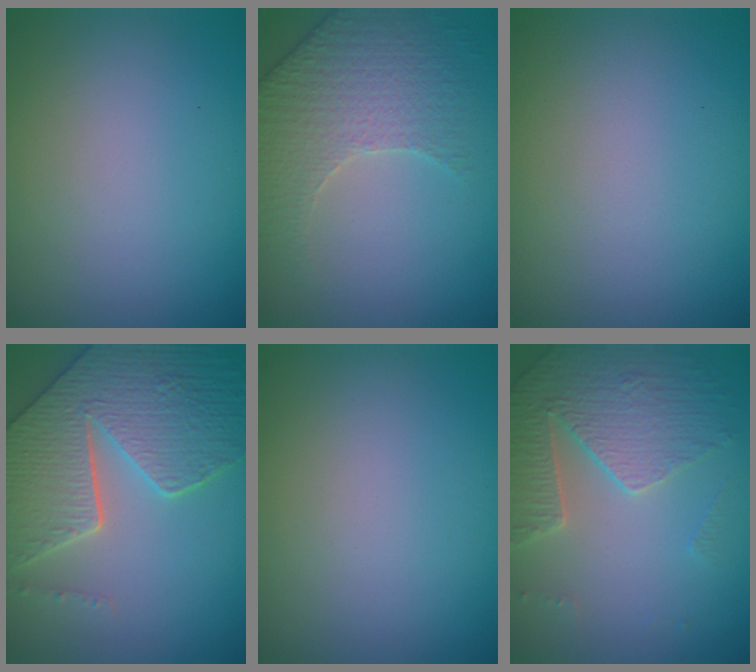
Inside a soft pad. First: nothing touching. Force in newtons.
{"total": 3.1, "press": 3.0, "slide": 1.0}
{"total": 0.0}
{"total": 8.4, "press": 6.1, "slide": 5.8}
{"total": 0.0}
{"total": 3.7, "press": 3.6, "slide": 0.8}